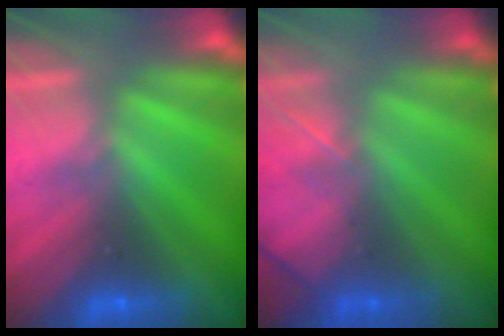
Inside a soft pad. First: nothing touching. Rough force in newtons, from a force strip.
{"total": 2.0}